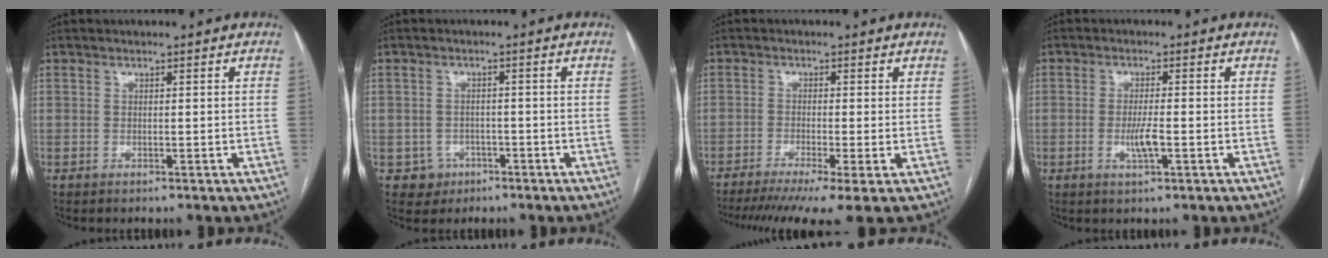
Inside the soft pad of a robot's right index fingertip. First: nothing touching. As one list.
[{"total": 3.3, "force": [-1.5, 3.0, -0.1], "torque": [0.009, 0.013, -0.020]}, {"total": 9.4, "force": [-6.2, 0.3, 7.0], "torque": [-0.109, -0.013, -0.099]}, {"total": 4.1, "force": [-1.0, 0.4, 3.9], "torque": [-0.081, -0.006, -0.018]}]